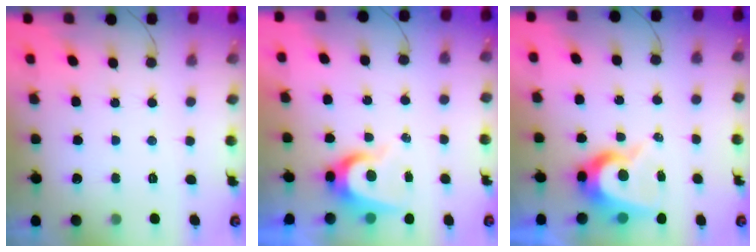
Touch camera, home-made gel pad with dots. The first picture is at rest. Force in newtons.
{"total": 6.7, "press": 6.7, "slide": 0.3}
{"total": 8.5, "press": 8.4, "slide": 0.8}